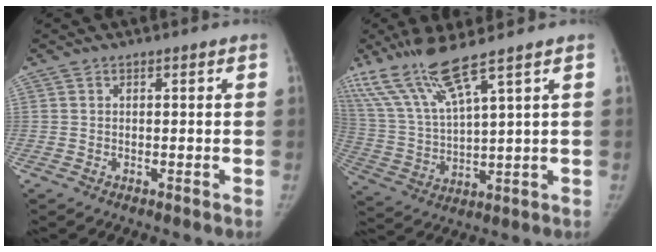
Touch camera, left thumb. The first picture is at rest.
{"total": 12.3, "force": [8.7, 0.8, 8.7], "torque": [-0.191, -0.039, 0.189]}